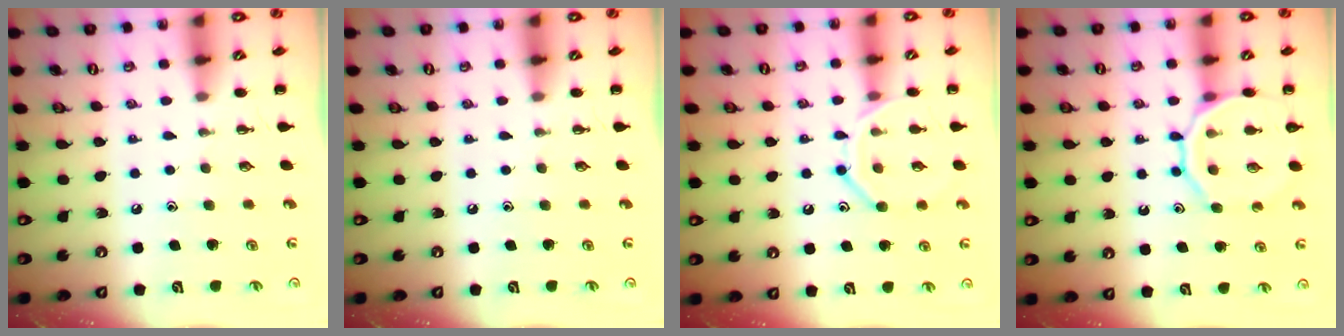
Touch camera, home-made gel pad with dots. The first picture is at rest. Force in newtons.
{"total": 0.0}
{"total": 11.3, "press": 11.3, "slide": 0.8}
{"total": 13.0, "press": 12.9, "slide": 1.5}